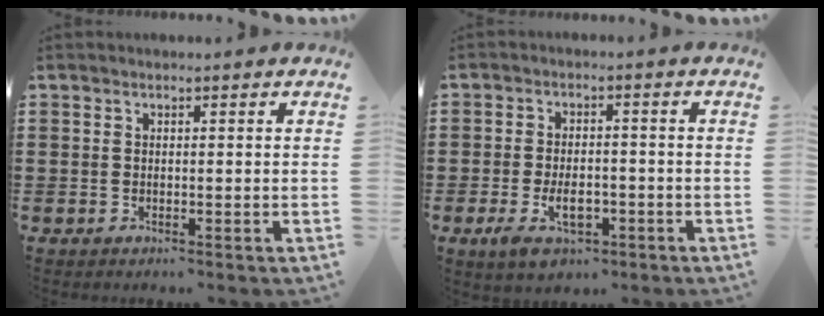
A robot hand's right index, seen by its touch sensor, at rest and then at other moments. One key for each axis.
{"total": 5.8, "fx": -2.4, "fy": 3.1, "fz": 4.3, "tx": -0.073, "ty": 0.002, "tz": -0.046}